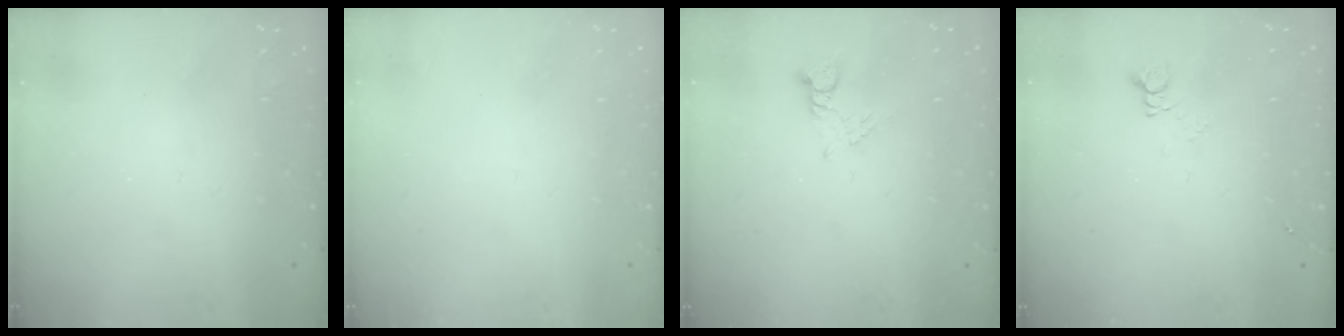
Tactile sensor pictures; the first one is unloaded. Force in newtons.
{"total": 0.0}
{"total": 2.6, "press": 2.6, "slide": 0.1}
{"total": 2.9, "press": 2.9, "slide": 0.3}